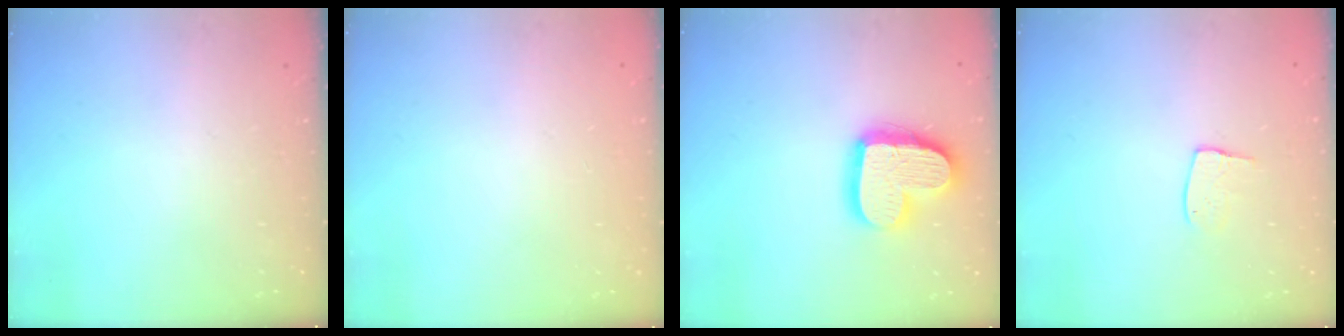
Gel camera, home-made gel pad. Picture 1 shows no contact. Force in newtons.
{"total": 0.0}
{"total": 17.3, "press": 17.3, "slide": 1.5}
{"total": 7.5, "press": 7.5, "slide": 0.4}